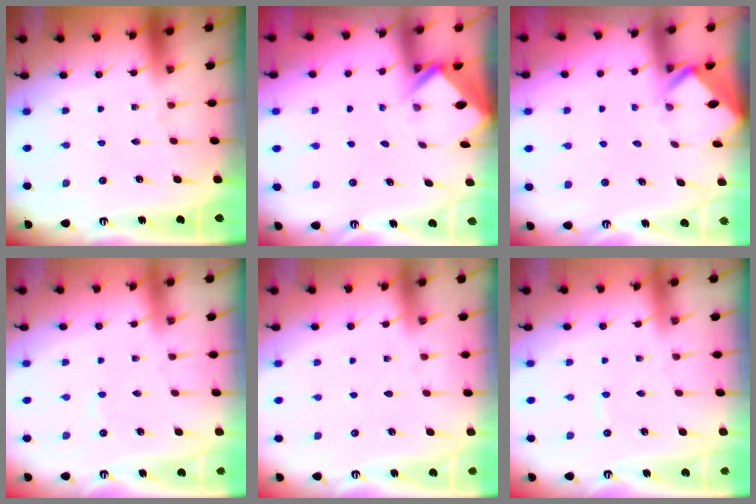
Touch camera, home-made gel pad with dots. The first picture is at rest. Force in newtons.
{"total": 2.6, "press": 2.6, "slide": 0.2}
{"total": 2.8, "press": 2.8, "slide": 0.2}
{"total": 1.6, "press": 1.6, "slide": 0.3}
{"total": 2.9, "press": 2.8, "slide": 0.4}
{"total": 1.5, "press": 1.4, "slide": 0.2}